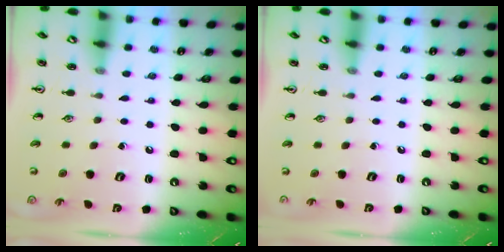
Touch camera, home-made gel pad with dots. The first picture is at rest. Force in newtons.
{"total": 0.0}